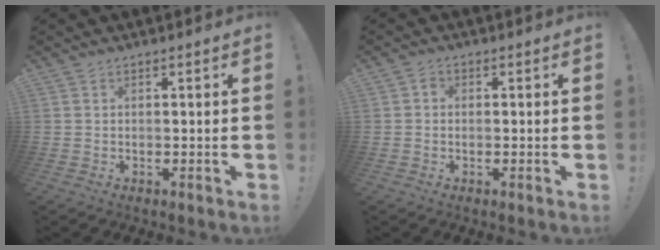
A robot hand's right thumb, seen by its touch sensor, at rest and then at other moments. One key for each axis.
{"total": 1.3, "fx": -0.5, "fy": 1.0, "fz": 0.7, "tx": -0.012, "ty": 0.004, "tz": -0.009}